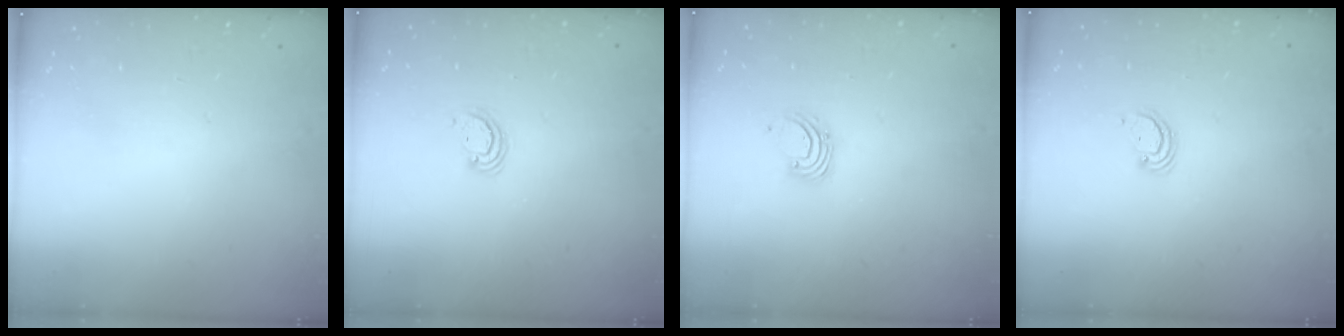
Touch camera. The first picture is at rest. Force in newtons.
{"total": 3.0, "press": 2.9, "slide": 0.3}
{"total": 2.2, "press": 2.2, "slide": 0.2}
{"total": 2.3, "press": 2.3, "slide": 0.2}